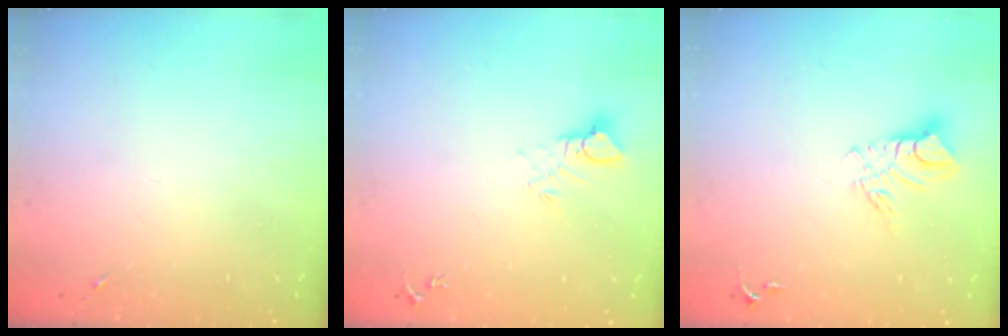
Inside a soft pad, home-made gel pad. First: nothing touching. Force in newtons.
{"total": 5.5, "press": 5.5, "slide": 0.4}
{"total": 9.3, "press": 9.3, "slide": 0.9}